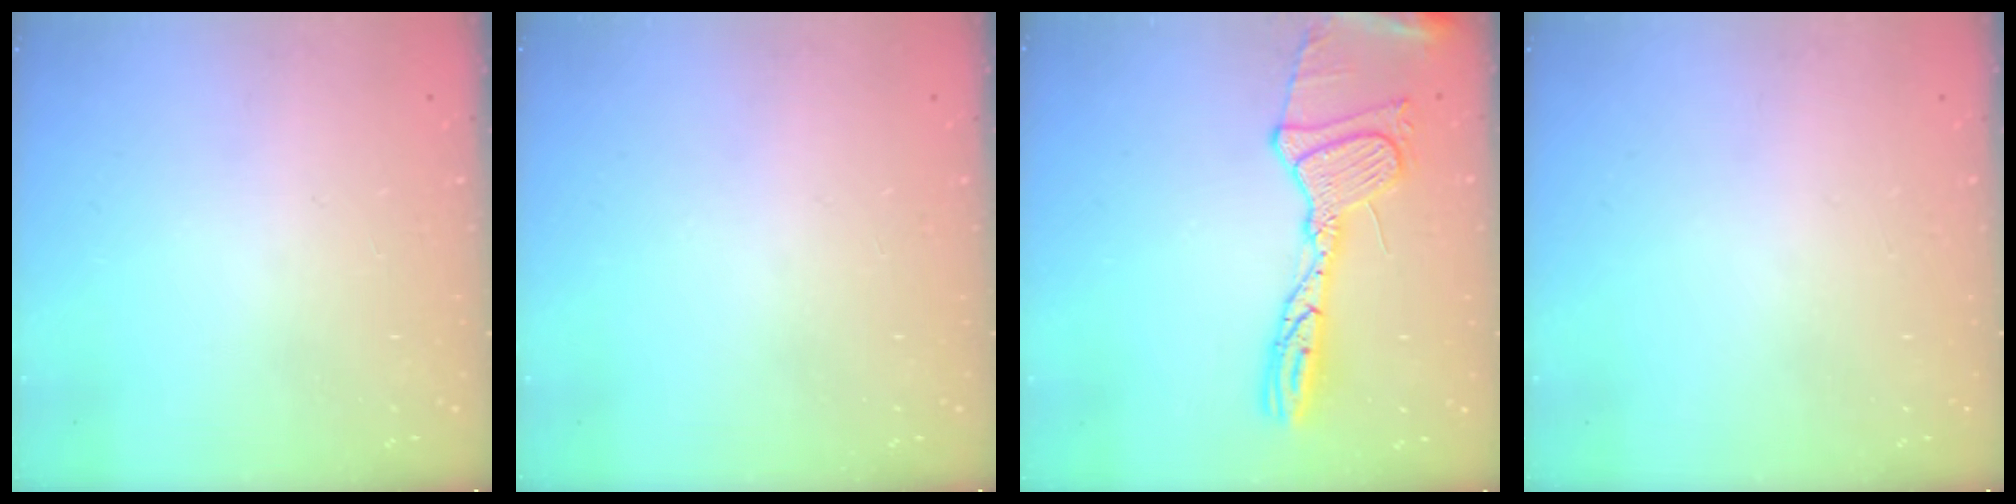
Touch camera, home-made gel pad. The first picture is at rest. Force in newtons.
{"total": 0.0}
{"total": 19.3, "press": 19.2, "slide": 1.8}
{"total": 0.0}